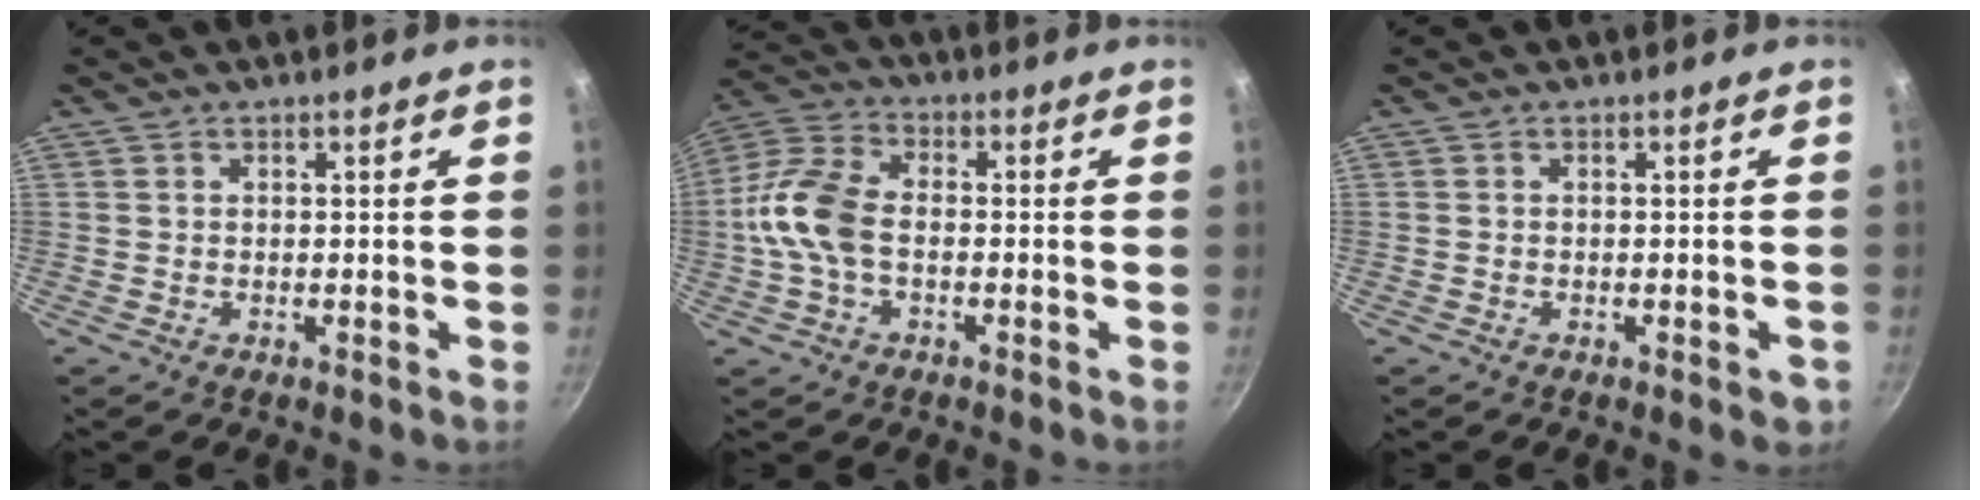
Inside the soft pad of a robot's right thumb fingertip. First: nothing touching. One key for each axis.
{"total": 11.2, "fx": -1.4, "fy": 6.8, "fz": 8.8, "tx": -0.175, "ty": 0.034, "tz": -0.046}
{"total": 2.2, "fx": -1.0, "fy": 0.9, "fz": 1.7, "tx": -0.018, "ty": 0.002, "tz": -0.013}